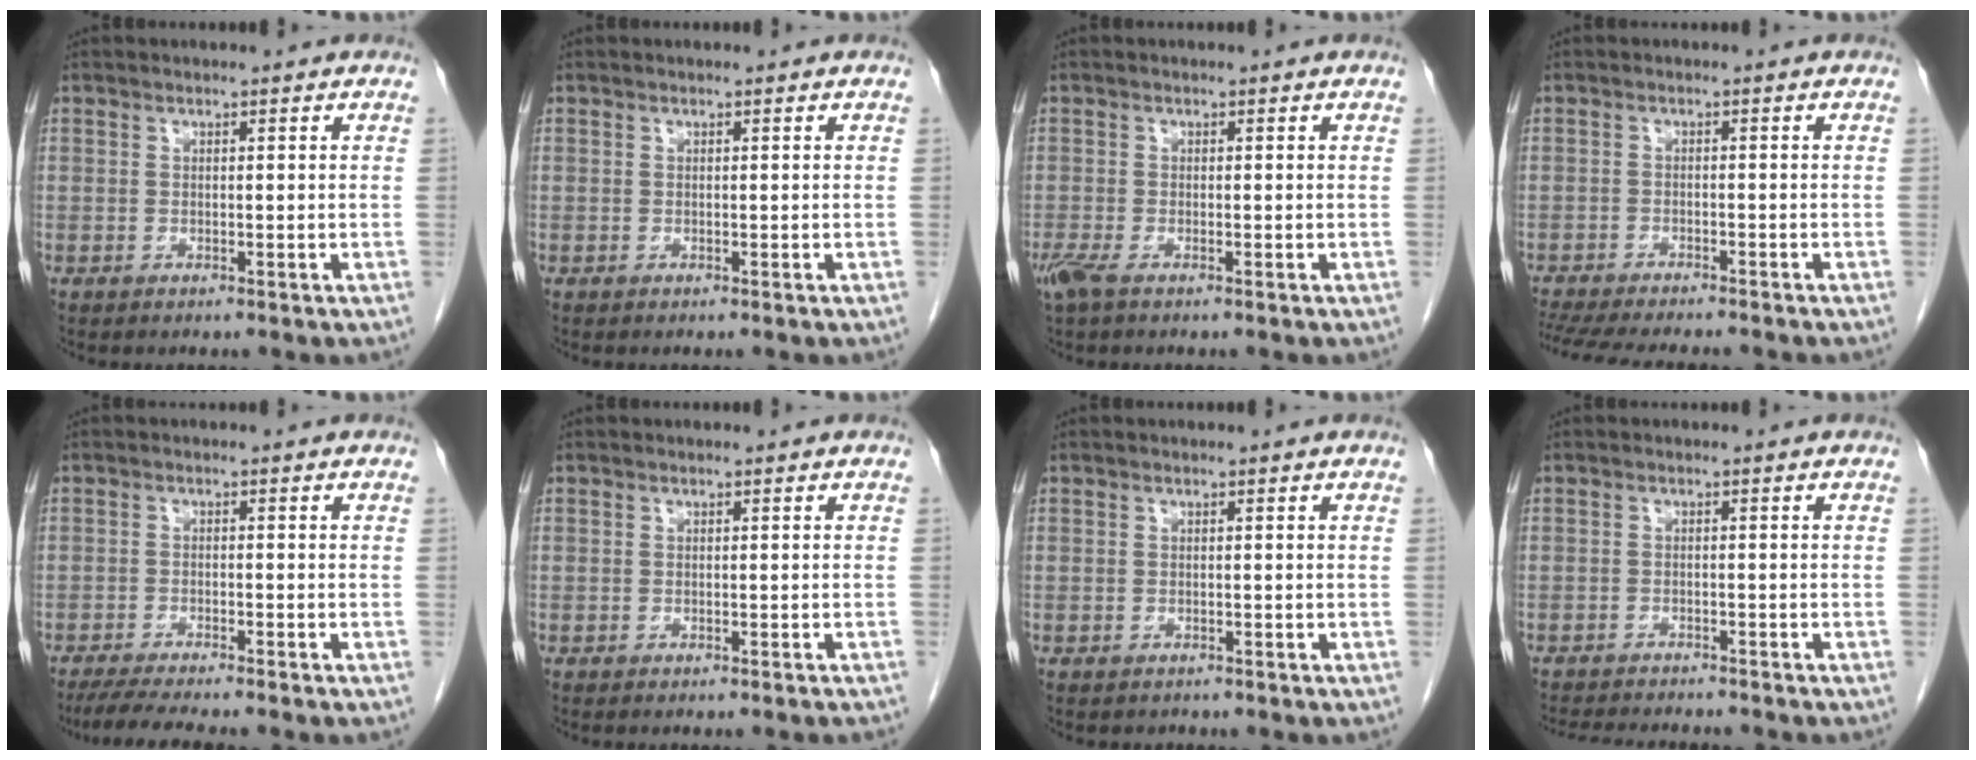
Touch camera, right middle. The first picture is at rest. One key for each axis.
{"total": 0.0}
{"total": 2.4, "fx": -1.5, "fy": 0.6, "fz": 1.7, "tx": -0.046, "ty": -0.009, "tz": -0.031}
{"total": 13.9, "fx": -12.2, "fy": 2.4, "fz": 6.2, "tx": -0.118, "ty": -0.021, "tz": -0.171}
{"total": 6.6, "fx": -5.7, "fy": -0.3, "fz": 3.3, "tx": -0.047, "ty": -0.018, "tz": -0.094}
{"total": 2.8, "fx": -2.6, "fy": 0.0, "fz": 1.2, "tx": -0.015, "ty": -0.002, "tz": -0.031}
{"total": 0.0}
{"total": 9.6, "fx": -8.9, "fy": 1.4, "fz": 3.3, "tx": -0.049, "ty": -0.008, "tz": -0.124}